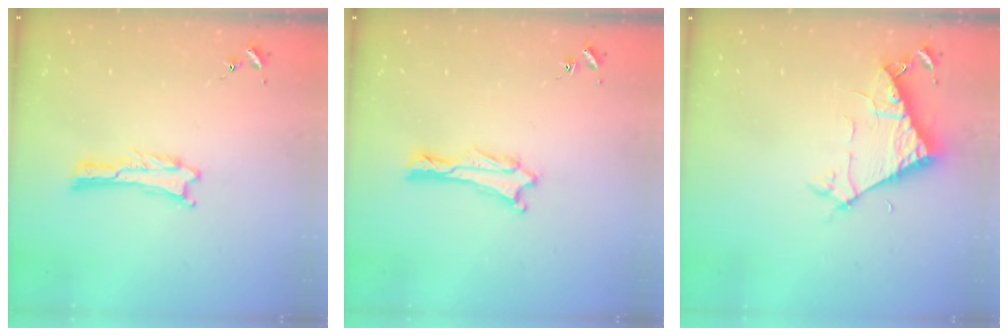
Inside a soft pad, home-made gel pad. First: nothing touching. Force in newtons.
{"total": 0.0}
{"total": 7.1, "press": 7.1, "slide": 0.6}